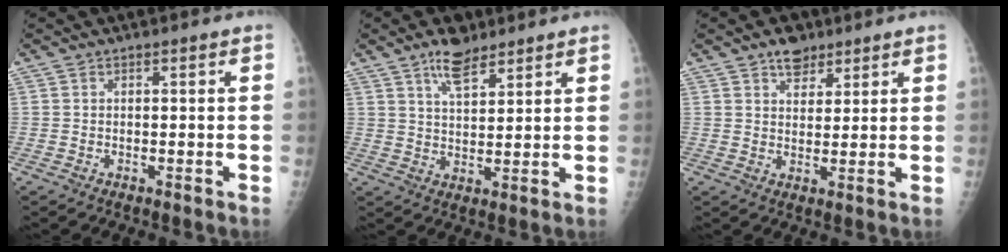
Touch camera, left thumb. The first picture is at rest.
{"total": 6.4, "force": [4.7, 2.6, 3.6], "torque": [-0.046, -0.028, 0.082]}
{"total": 4.8, "force": [3.4, 2.9, 1.9], "torque": [-0.005, -0.019, 0.054]}